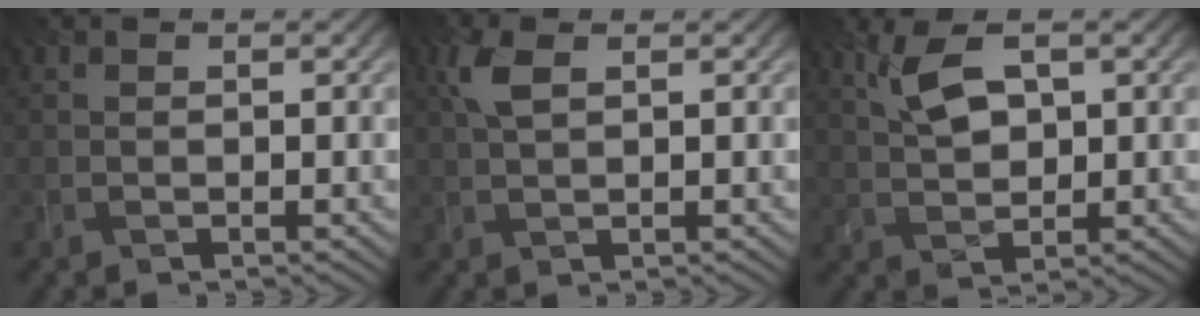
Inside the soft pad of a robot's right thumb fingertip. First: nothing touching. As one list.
[{"total": 3.3, "force": [1.2, 1.3, 2.7], "torque": [-0.070, 0.007, 0.026]}, {"total": 5.7, "force": [2.2, 2.7, 4.6], "torque": [-0.108, 0.004, 0.044]}]